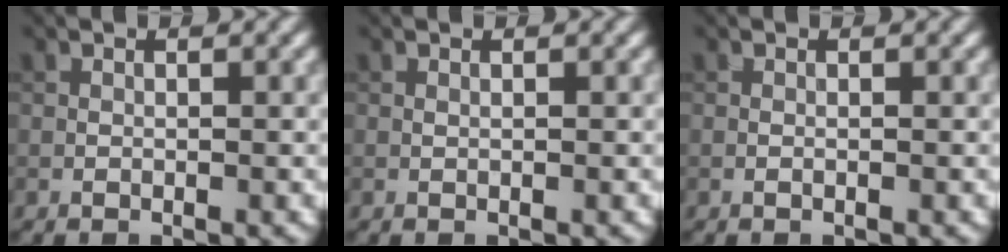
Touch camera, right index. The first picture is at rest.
{"total": 0.0}
{"total": 0.0}